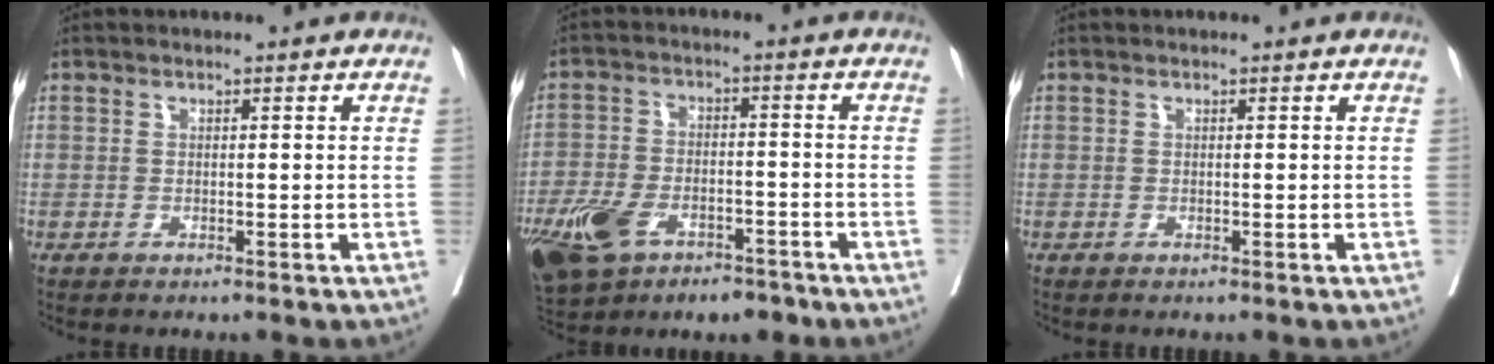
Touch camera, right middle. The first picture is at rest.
{"total": 13.6, "force": [-8.1, 7.1, 8.3], "torque": [-0.175, 0.000, -0.133]}
{"total": 0.0}